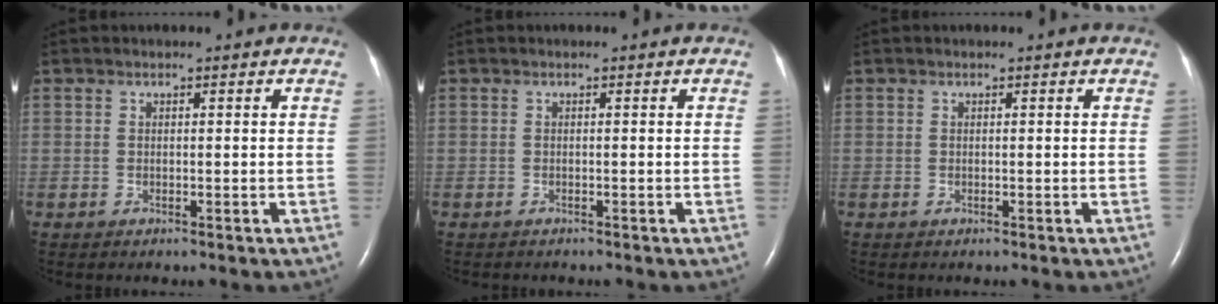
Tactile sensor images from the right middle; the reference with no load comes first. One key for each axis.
{"total": 0.7, "fx": -0.7, "fy": 0.2, "fz": 0.2, "tx": -0.012, "ty": -0.001, "tz": -0.009}
{"total": 0.0}